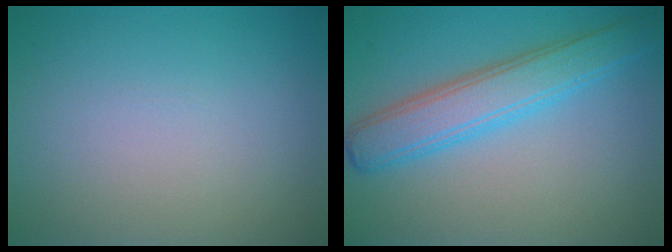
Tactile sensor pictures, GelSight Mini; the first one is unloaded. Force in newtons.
{"total": 4.9, "press": 4.9, "slide": 0.2}